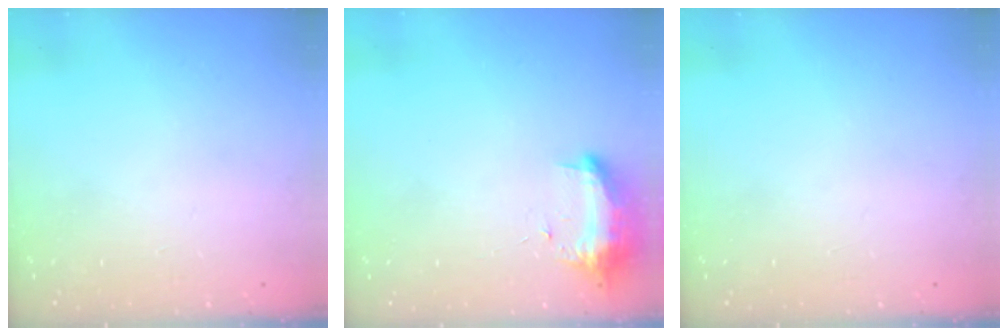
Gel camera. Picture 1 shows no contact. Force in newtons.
{"total": 9.9, "press": 9.8, "slide": 1.0}
{"total": 1.0, "press": 0.0, "slide": 1.0}